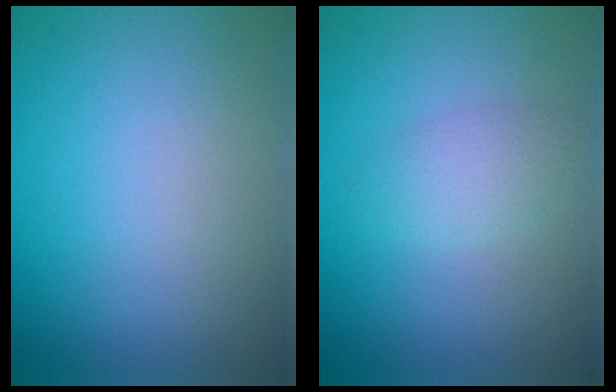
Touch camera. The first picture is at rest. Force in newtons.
{"total": 2.1, "press": 2.0, "slide": 0.0}